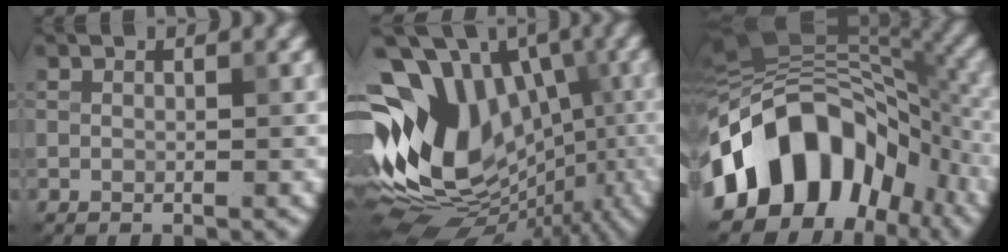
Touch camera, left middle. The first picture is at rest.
{"total": 16.0, "force": [-0.4, 11.0, 11.7], "torque": [-0.195, 0.023, 0.002]}
{"total": 14.3, "force": [-5.4, 9.6, 9.1], "torque": [-0.138, 0.020, -0.107]}